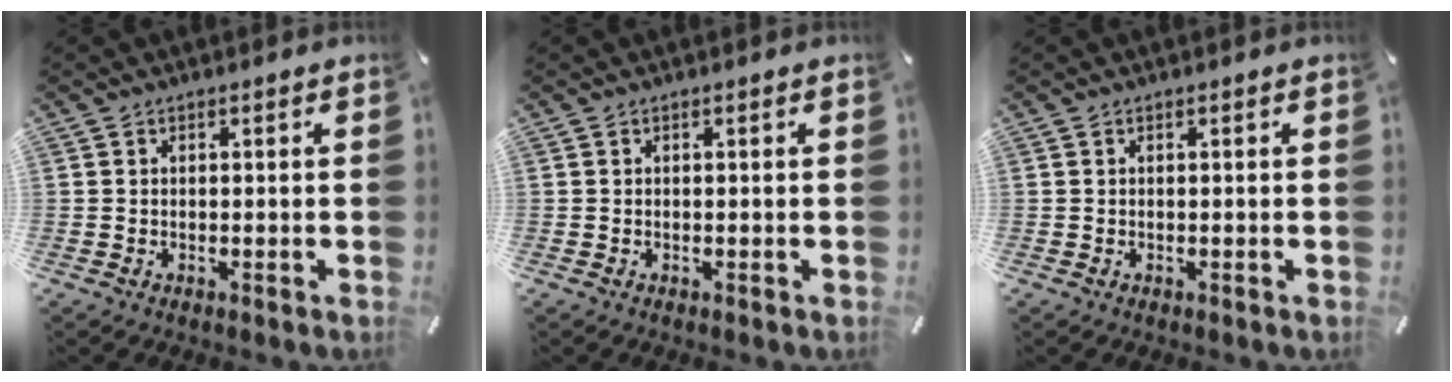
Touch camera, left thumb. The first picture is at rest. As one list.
[{"total": 0.0}, {"total": 0.0}]